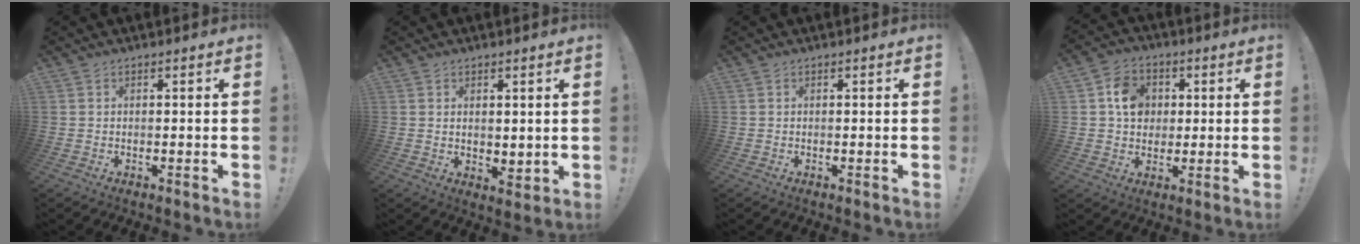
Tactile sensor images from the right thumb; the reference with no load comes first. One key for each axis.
{"total": 3.4, "fx": 2.1, "fy": 2.4, "fz": 1.3, "tx": -0.005, "ty": -0.015, "tz": 0.036}
{"total": 0.0}
{"total": 10.0, "fx": 1.8, "fy": 8.6, "fz": 4.9, "tx": -0.063, "ty": 0.008, "tz": 0.039}